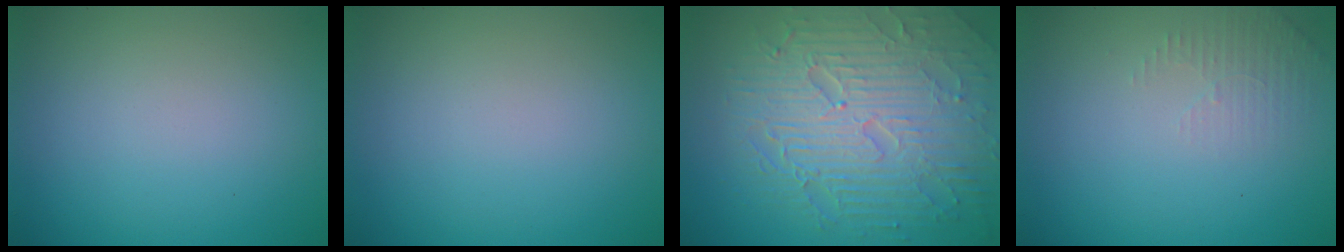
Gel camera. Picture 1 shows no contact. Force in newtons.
{"total": 0.0}
{"total": 9.7, "press": 6.5, "slide": 7.2}
{"total": 1.5, "press": 1.5, "slide": 0.4}